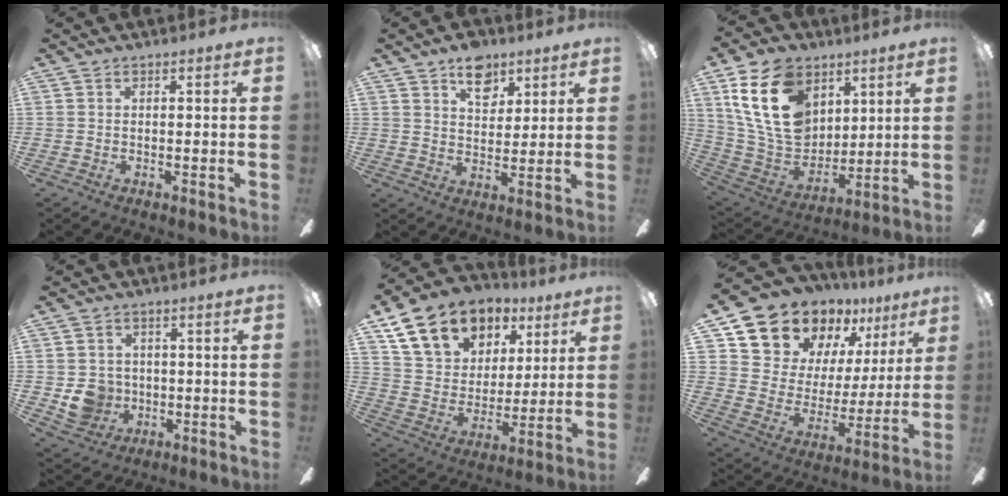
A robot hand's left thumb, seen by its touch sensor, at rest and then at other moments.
{"total": 8.6, "force": [5.4, 5.2, 4.1], "torque": [-0.041, -0.021, 0.092]}
{"total": 21.8, "force": [9.4, 15.0, 12.7], "torque": [-0.264, -0.031, 0.172]}
{"total": 7.4, "force": [-0.5, 7.1, 2.0], "torque": [-0.053, 0.004, -0.002]}
{"total": 16.8, "force": [10.5, 11.6, 6.1], "torque": [-0.120, -0.048, 0.201]}
{"total": 15.1, "force": [13.0, 7.3, 2.3], "torque": [-0.075, -0.112, 0.243]}